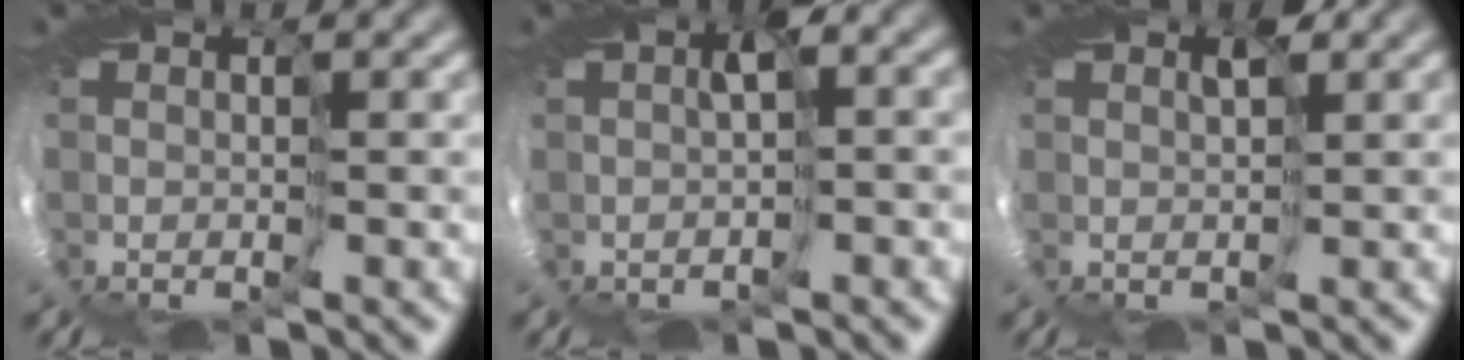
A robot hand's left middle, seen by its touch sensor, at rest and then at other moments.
{"total": 2.6, "force": [0.1, 1.2, 2.3], "torque": [-0.042, 0.001, 0.006]}
{"total": 2.0, "force": [1.0, 0.9, 1.5], "torque": [-0.016, 0.014, 0.008]}